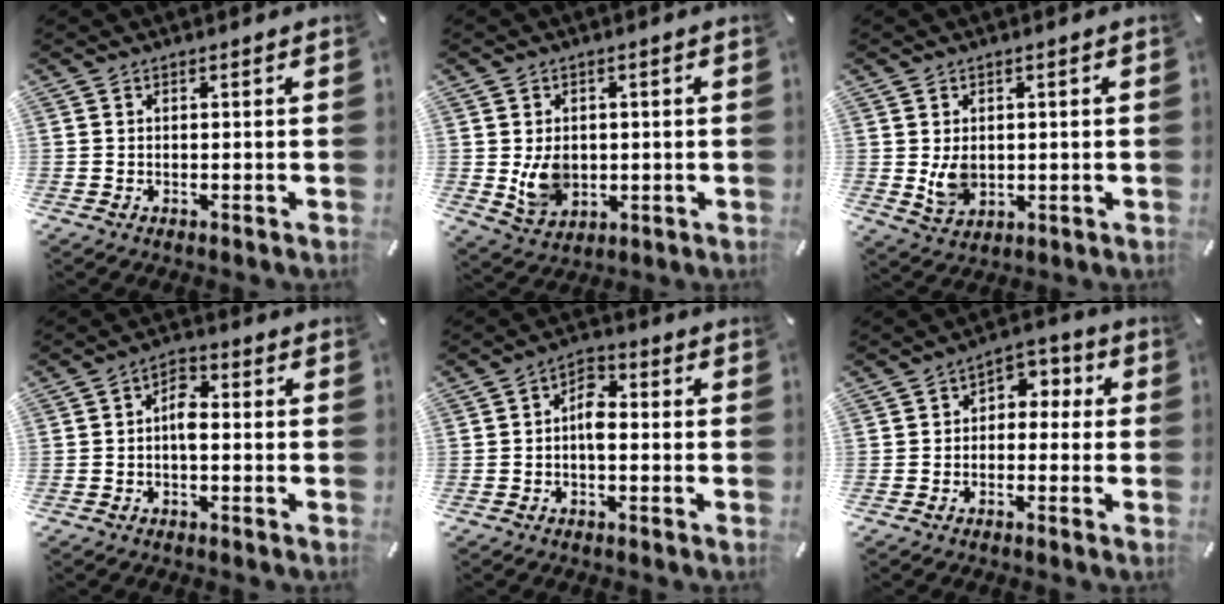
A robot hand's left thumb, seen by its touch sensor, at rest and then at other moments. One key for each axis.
{"total": 8.1, "fx": 0.4, "fy": 7.2, "fz": 3.7, "tx": -0.071, "ty": -0.005, "tz": 0.009}
{"total": 5.7, "fx": 0.2, "fy": 4.6, "fz": 3.4, "tx": -0.058, "ty": -0.010, "tz": 0.000}
{"total": 5.0, "fx": -0.9, "fy": 2.8, "fz": 4.1, "tx": -0.072, "ty": 0.009, "tz": -0.019}
{"total": 5.7, "fx": -1.2, "fy": 3.3, "fz": 4.5, "tx": -0.077, "ty": 0.012, "tz": -0.024}
{"total": 4.6, "fx": -1.5, "fy": 3.8, "fz": 2.1, "tx": -0.030, "ty": 0.018, "tz": -0.033}